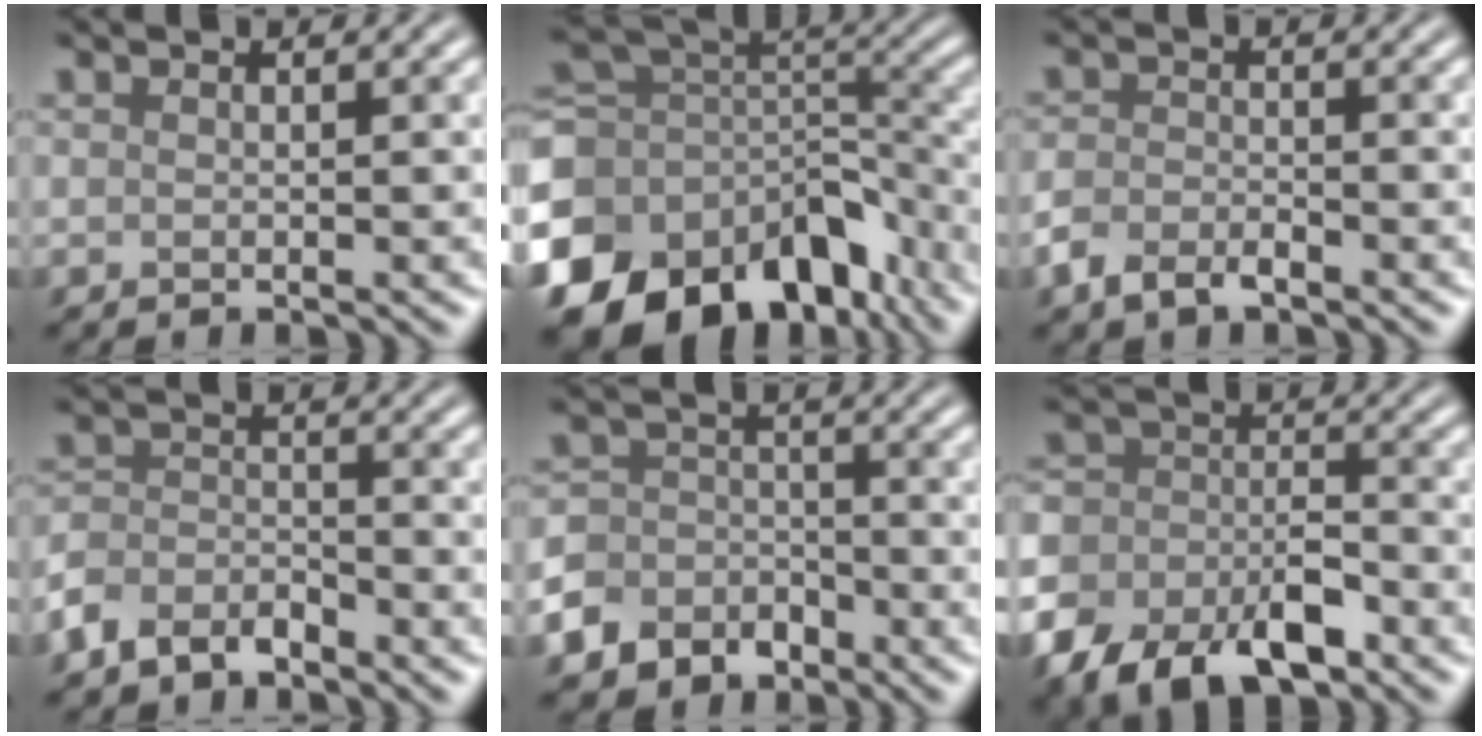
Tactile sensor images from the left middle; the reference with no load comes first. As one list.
[{"total": 16.2, "force": [-9.4, 10.4, 8.1], "torque": [-0.199, -0.018, -0.147]}, {"total": 2.9, "force": [-1.9, 1.4, 1.6], "torque": [-0.034, -0.001, -0.044]}, {"total": 4.1, "force": [-3.2, 2.1, 1.4], "torque": [-0.030, -0.002, -0.074]}, {"total": 6.3, "force": [-4.1, 4.7, 1.1], "torque": [0.001, -0.008, -0.092]}, {"total": 8.6, "force": [-5.2, 4.6, 5.0], "torque": [-0.088, -0.007, -0.099]}]